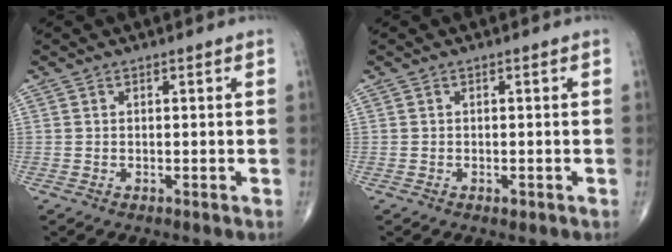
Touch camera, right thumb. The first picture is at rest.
{"total": 0.6, "force": [-0.3, 0.4, 0.4], "torque": [-0.002, 0.000, -0.004]}